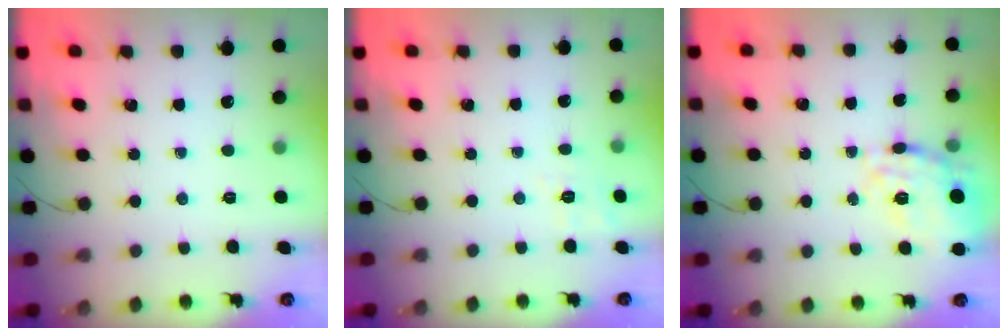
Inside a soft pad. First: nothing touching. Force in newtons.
{"total": 4.1, "press": 3.6, "slide": 1.9}
{"total": 20.6, "press": 20.6, "slide": 1.2}